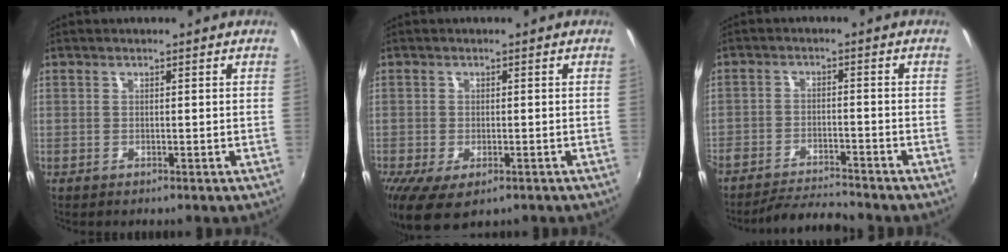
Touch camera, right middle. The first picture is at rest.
{"total": 7.6, "force": [-4.2, 3.6, 5.3], "torque": [-0.110, -0.037, -0.066]}
{"total": 8.2, "force": [-7.8, 0.4, 2.4], "torque": [-0.067, -0.004, -0.134]}